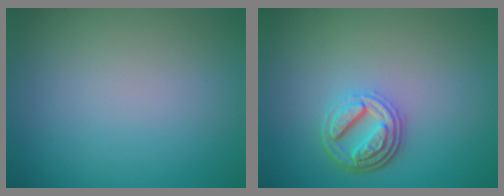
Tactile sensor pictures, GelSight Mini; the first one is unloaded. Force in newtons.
{"total": 4.4, "press": 3.4, "slide": 2.8}